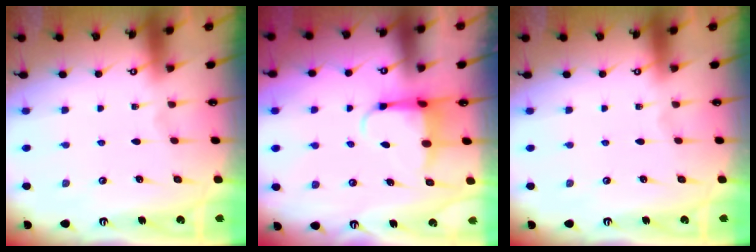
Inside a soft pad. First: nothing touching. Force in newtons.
{"total": 4.5, "press": 4.3, "slide": 1.3}
{"total": 0.0}